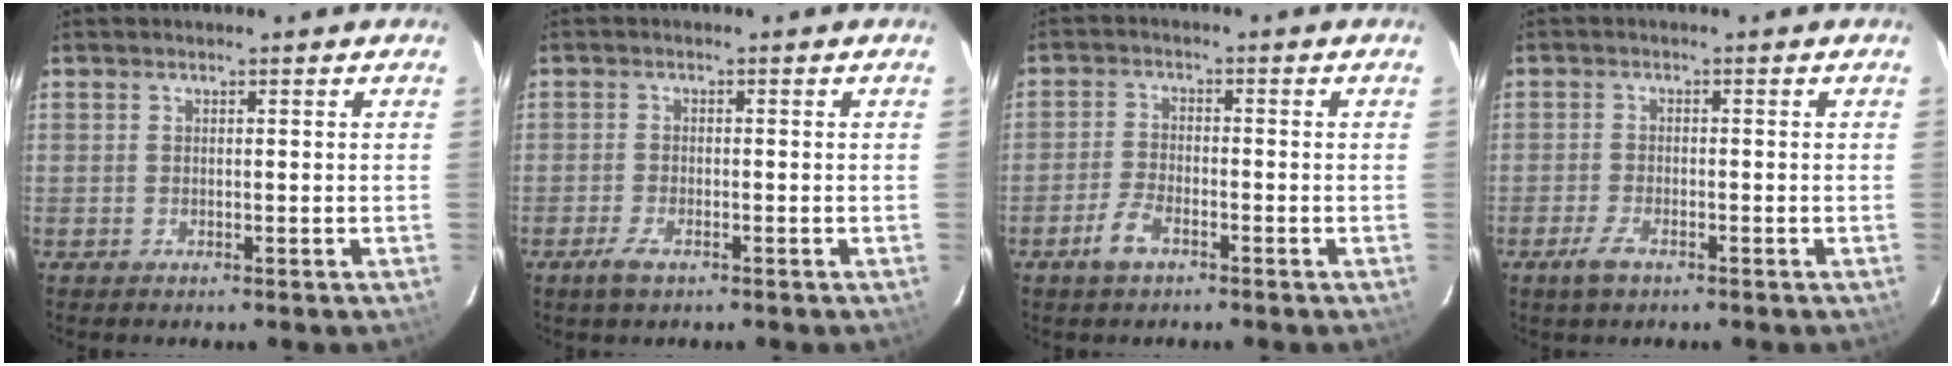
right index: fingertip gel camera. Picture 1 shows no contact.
{"total": 3.0, "force": [-2.0, 1.1, 2.0], "torque": [-0.050, -0.004, -0.039]}
{"total": 4.5, "force": [-2.9, 1.8, 2.9], "torque": [-0.073, 0.000, -0.056]}
{"total": 3.4, "force": [-2.3, 1.3, 2.1], "torque": [-0.057, -0.004, -0.044]}